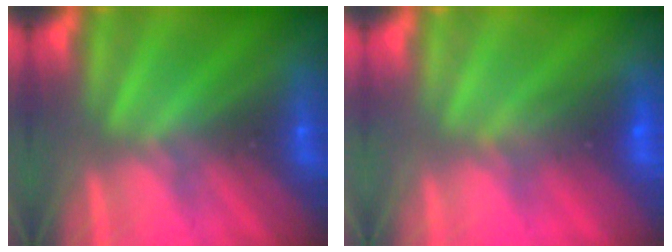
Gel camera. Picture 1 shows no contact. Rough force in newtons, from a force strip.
{"total": 1.8}